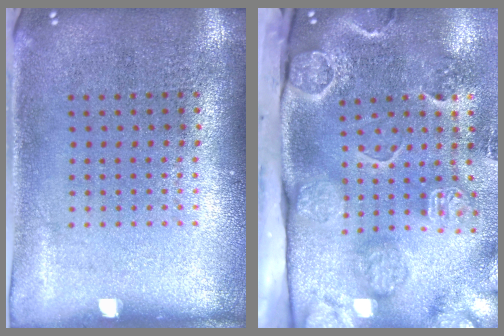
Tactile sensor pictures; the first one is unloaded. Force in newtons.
{"total": 4.6, "press": 3.4, "slide": 3.1}